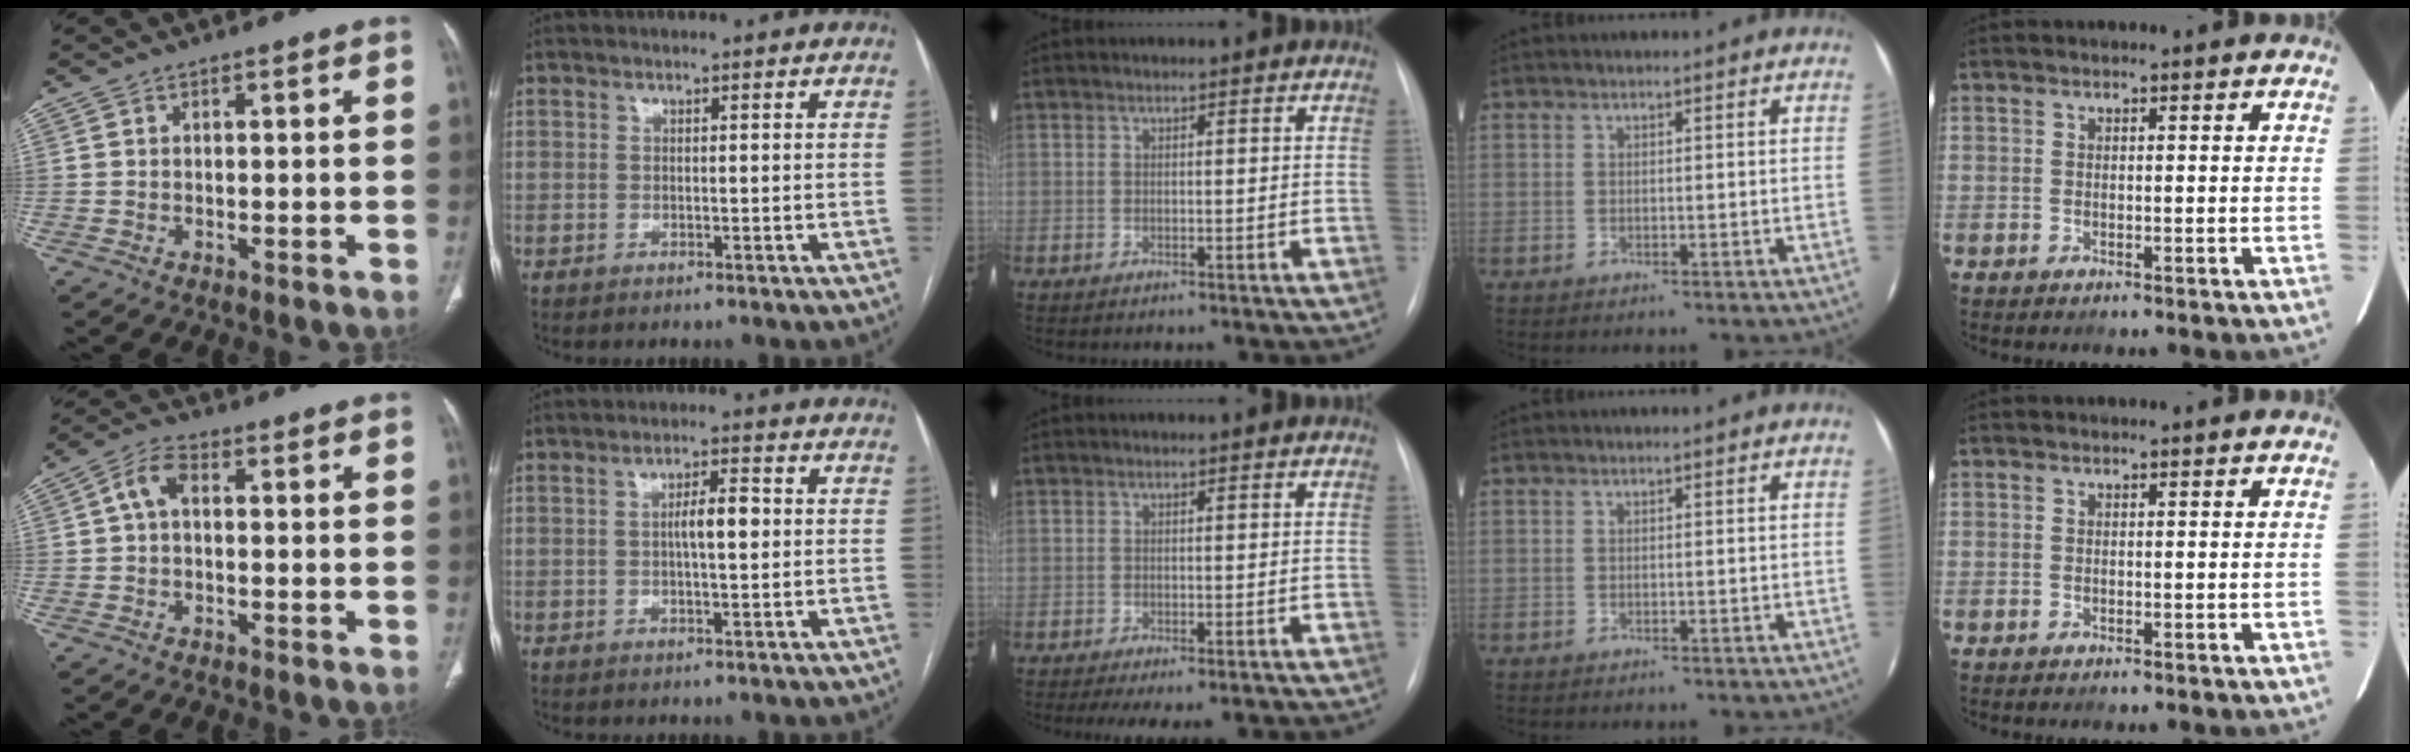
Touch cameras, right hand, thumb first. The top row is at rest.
{"thumb": {"total": 4.8, "force": [0.4, 2.9, 3.9], "torque": [-0.070, 0.016, -0.002]}, "index": {"total": 4.2, "force": [0.2, 0.9, 4.1], "torque": [-0.072, 0.007, 0.003]}, "middle": {"total": 3.6, "force": [-2.2, 0.7, 2.7], "torque": [-0.045, -0.012, -0.032]}}